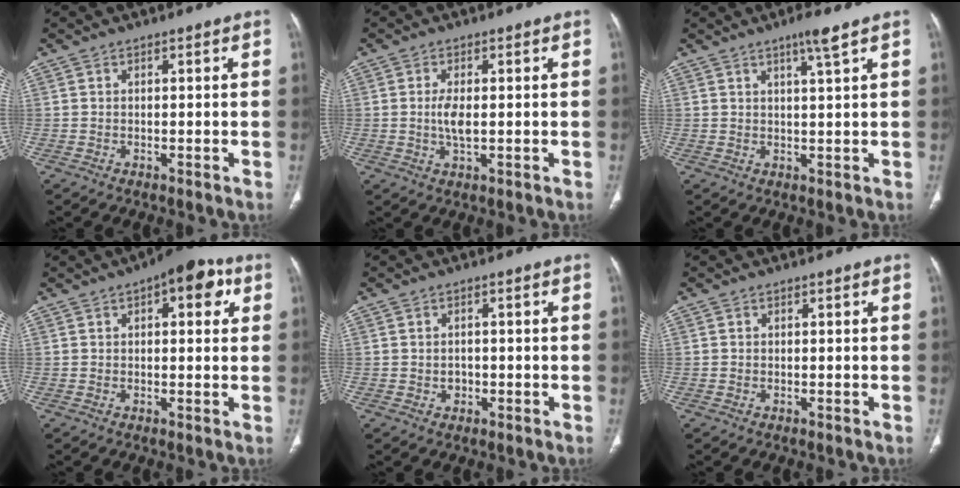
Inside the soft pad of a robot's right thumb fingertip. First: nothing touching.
{"total": 3.6, "force": [0.0, 1.4, 3.3], "torque": [-0.071, -0.006, 0.000]}
{"total": 3.5, "force": [2.2, -0.4, 2.7], "torque": [-0.049, -0.015, 0.041]}
{"total": 9.0, "force": [3.7, 4.2, 7.1], "torque": [-0.059, 0.008, 0.039]}
{"total": 1.8, "force": [-0.4, 1.6, 0.9], "torque": [-0.004, 0.004, -0.003]}
{"total": 0.0}